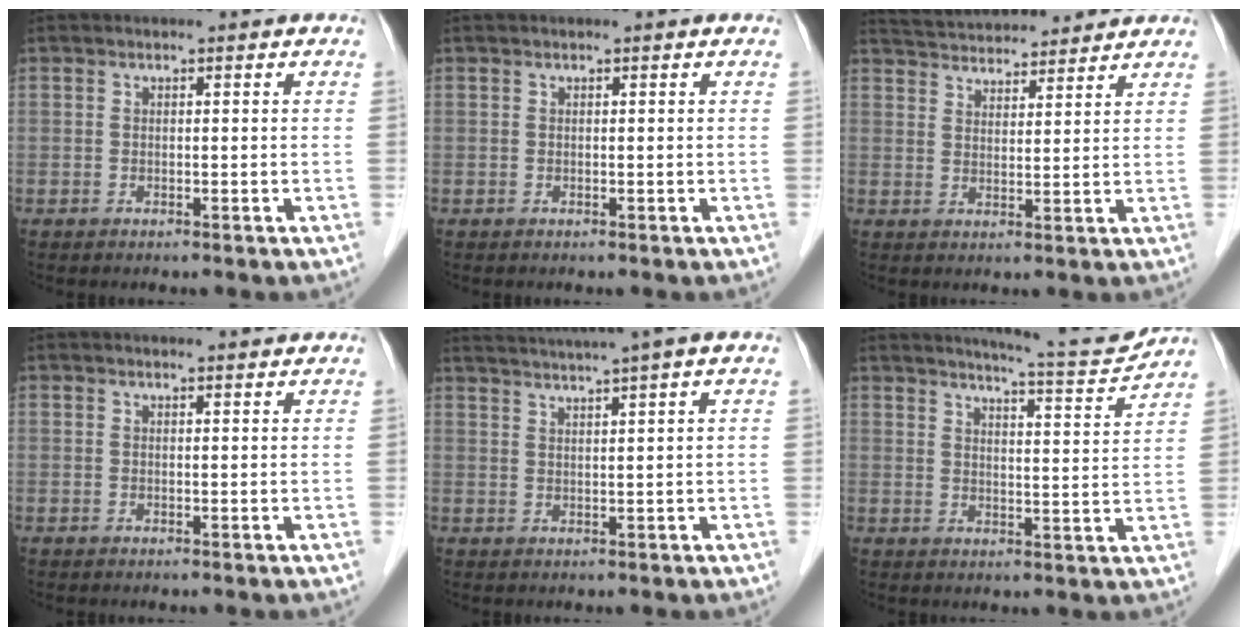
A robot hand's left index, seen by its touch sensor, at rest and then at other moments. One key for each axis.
{"total": 0.0}
{"total": 11.4, "fx": 10.8, "fy": 2.0, "fz": 2.8, "tx": -0.046, "ty": 0.029, "tz": 0.165}
{"total": 2.2, "fx": 2.1, "fy": 0.0, "fz": 0.5, "tx": -0.010, "ty": 0.004, "tz": 0.025}
{"total": 9.1, "fx": 7.5, "fy": -1.5, "fz": 5.0, "tx": -0.085, "ty": 0.025, "tz": 0.102}
{"total": 9.1, "fx": 8.7, "fy": -0.9, "fz": 2.2, "tx": -0.043, "ty": -0.017, "tz": 0.119}